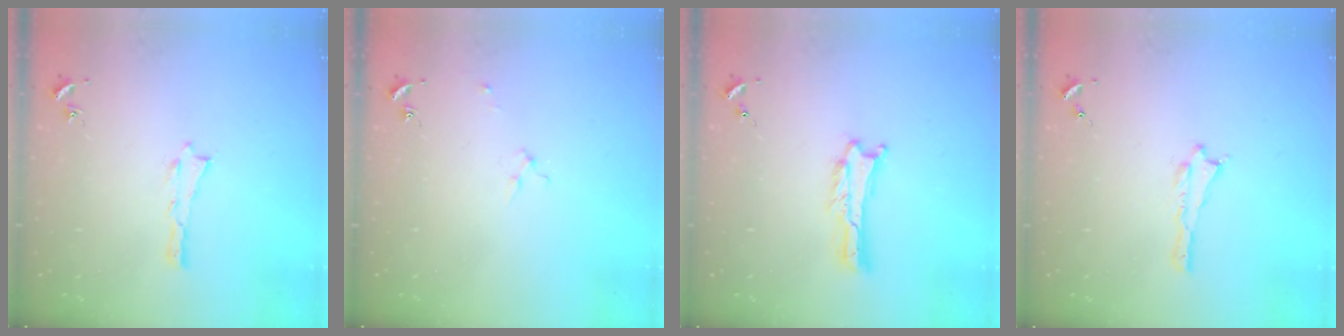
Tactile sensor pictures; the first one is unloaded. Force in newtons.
{"total": 2.0, "press": 1.9, "slide": 0.2}
{"total": 0.5, "press": 0.5, "slide": 0.1}
{"total": 0.0}